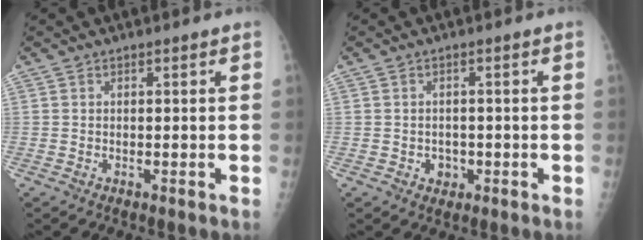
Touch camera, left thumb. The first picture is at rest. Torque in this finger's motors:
{"motor_torque": [-0.09, 0.07, 0.13, 0.07, 0.00]}